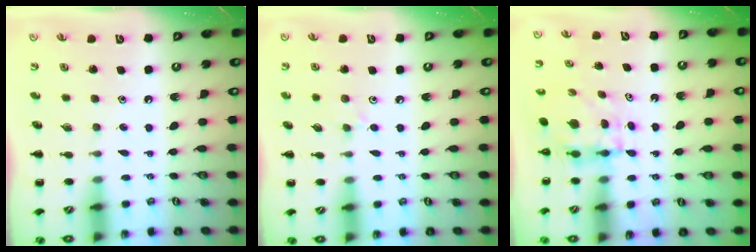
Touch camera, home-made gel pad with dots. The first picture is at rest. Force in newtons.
{"total": 5.5, "press": 5.3, "slide": 1.6}
{"total": 4.0, "press": 3.9, "slide": 0.3}